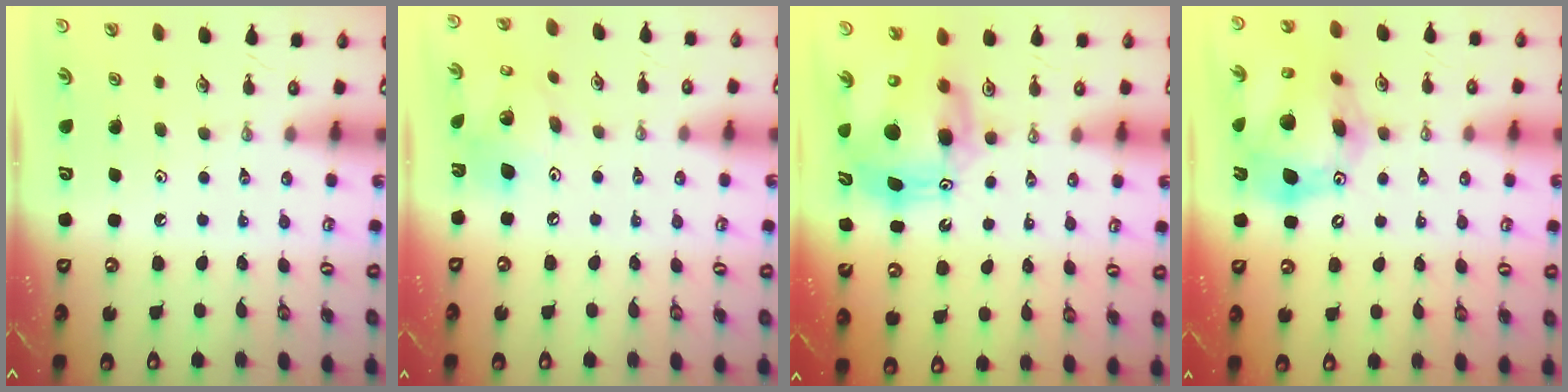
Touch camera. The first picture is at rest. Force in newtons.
{"total": 15.4, "press": 15.2, "slide": 2.8}
{"total": 12.6, "press": 12.5, "slide": 1.3}
{"total": 19.4, "press": 19.2, "slide": 2.9}